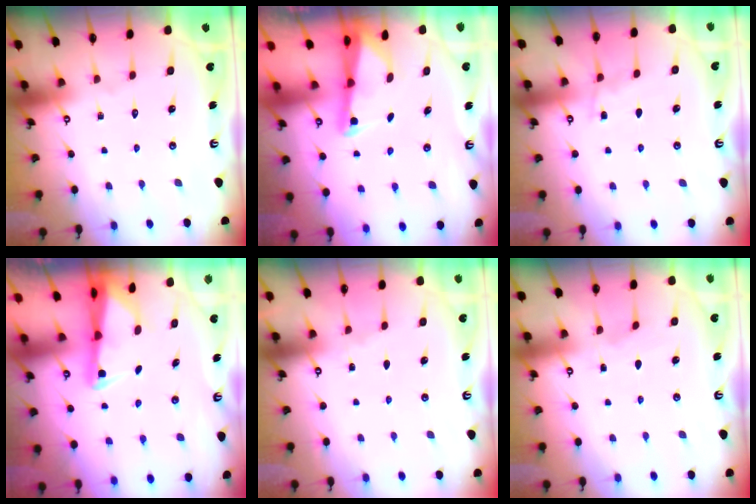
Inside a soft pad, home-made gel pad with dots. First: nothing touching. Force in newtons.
{"total": 1.8, "press": 1.7, "slide": 0.3}
{"total": 5.7, "press": 5.7, "slide": 0.6}
{"total": 2.7, "press": 2.6, "slide": 0.5}
{"total": 2.1, "press": 2.1, "slide": 0.3}
{"total": 2.4, "press": 2.4, "slide": 0.2}